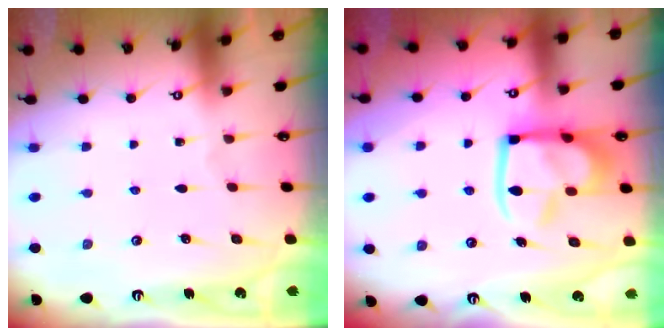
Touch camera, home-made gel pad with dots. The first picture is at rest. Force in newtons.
{"total": 15.6, "press": 15.5, "slide": 2.0}